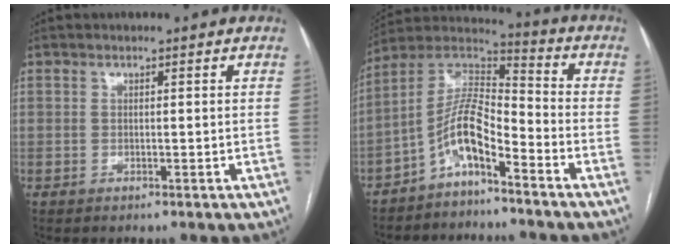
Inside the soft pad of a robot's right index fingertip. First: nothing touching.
{"total": 9.4, "force": [-5.3, 2.4, 7.4], "torque": [-0.150, 0.031, -0.104]}